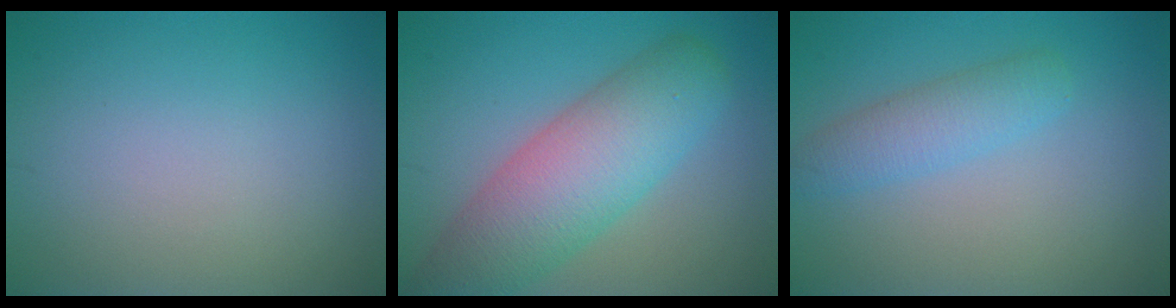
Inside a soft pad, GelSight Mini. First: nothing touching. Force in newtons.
{"total": 8.3, "press": 8.3, "slide": 0.4}
{"total": 3.0, "press": 3.0, "slide": 0.1}